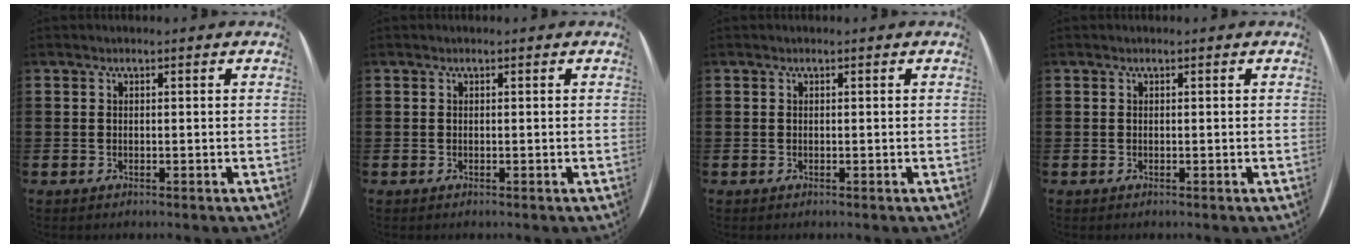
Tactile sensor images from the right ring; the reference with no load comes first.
{"total": 0.0}
{"total": 0.0}
{"total": 0.0}